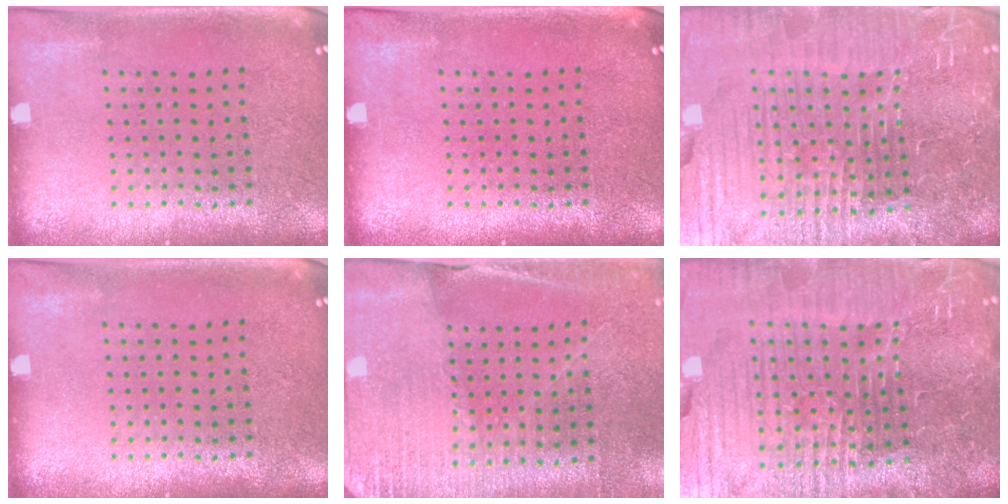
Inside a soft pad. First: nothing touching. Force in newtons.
{"total": 0.0}
{"total": 7.4, "press": 6.6, "slide": 3.5}
{"total": 0.0}
{"total": 2.7, "press": 2.6, "slide": 0.3}
{"total": 7.4, "press": 6.6, "slide": 3.4}